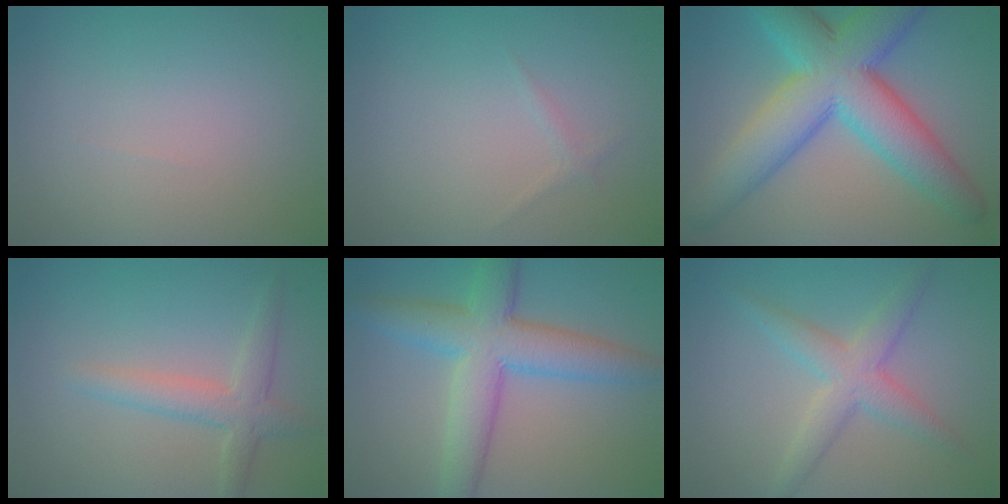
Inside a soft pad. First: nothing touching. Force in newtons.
{"total": 0.6, "press": 0.6, "slide": 0.1}
{"total": 11.0, "press": 11.0, "slide": 0.1}
{"total": 2.9, "press": 2.9, "slide": 0.1}
{"total": 7.2, "press": 7.2, "slide": 0.1}
{"total": 3.7, "press": 3.7, "slide": 0.2}